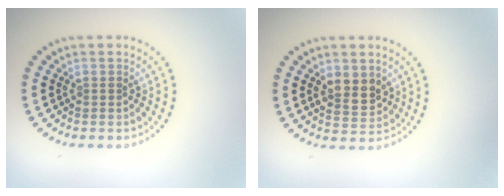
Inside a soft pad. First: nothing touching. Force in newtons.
{"total": 3.0, "press": 2.9, "slide": 0.8}